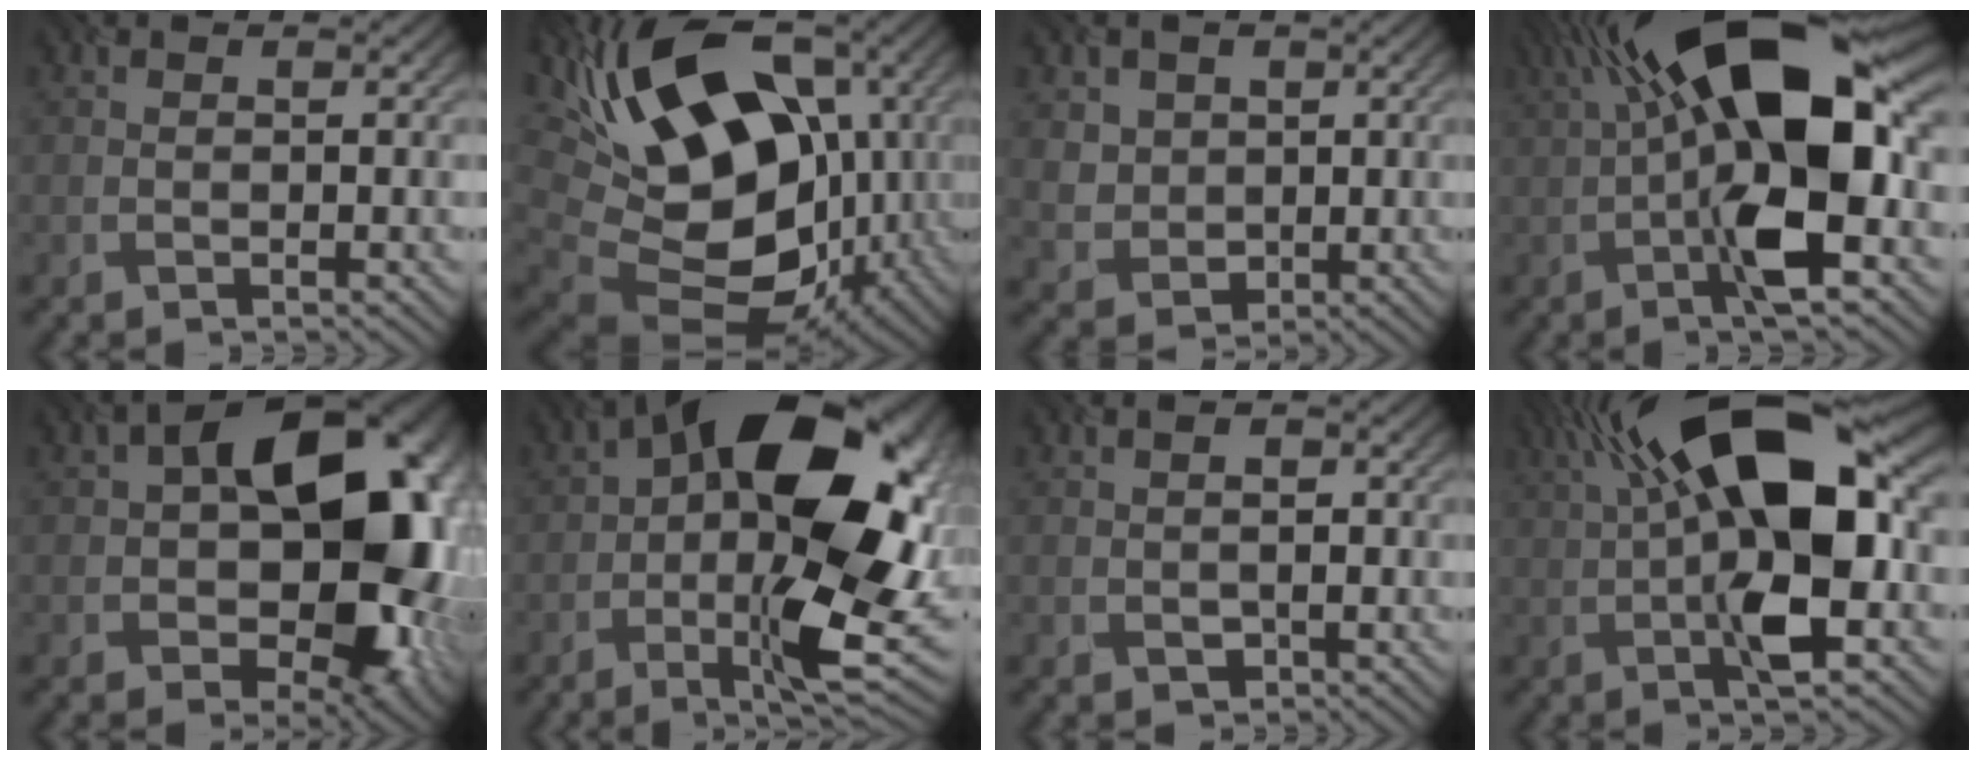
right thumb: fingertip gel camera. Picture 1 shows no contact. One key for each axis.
{"total": 19.3, "fx": 2.2, "fy": 12.8, "fz": 14.3, "tx": -0.266, "ty": -0.010, "tz": 0.038}
{"total": 4.8, "fx": 1.7, "fy": 4.3, "fz": 1.3, "tx": -0.064, "ty": -0.013, "tz": 0.041}
{"total": 17.9, "fx": 0.7, "fy": 6.9, "fz": 16.5, "tx": -0.279, "ty": 0.040, "tz": -0.007}
{"total": 18.2, "fx": 0.8, "fy": 12.1, "fz": 13.5, "tx": -0.150, "ty": -0.018, "tz": 0.024}
{"total": 19.9, "fx": 0.5, "fy": 8.9, "fz": 17.8, "tx": -0.278, "ty": 0.011, "tz": -0.002}
{"total": 1.7, "fx": -0.2, "fy": 1.3, "fz": 1.1, "tx": -0.016, "ty": -0.004, "tz": -0.001}
{"total": 16.3, "fx": 2.6, "fy": 6.7, "fz": 14.6, "tx": -0.251, "ty": 0.027, "tz": 0.027}